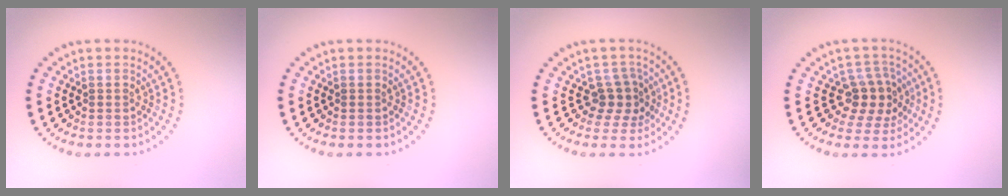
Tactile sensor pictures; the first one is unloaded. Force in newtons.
{"total": 0.0}
{"total": 2.7, "press": 1.9, "slide": 1.9}
{"total": 3.3, "press": 2.7, "slide": 1.9}